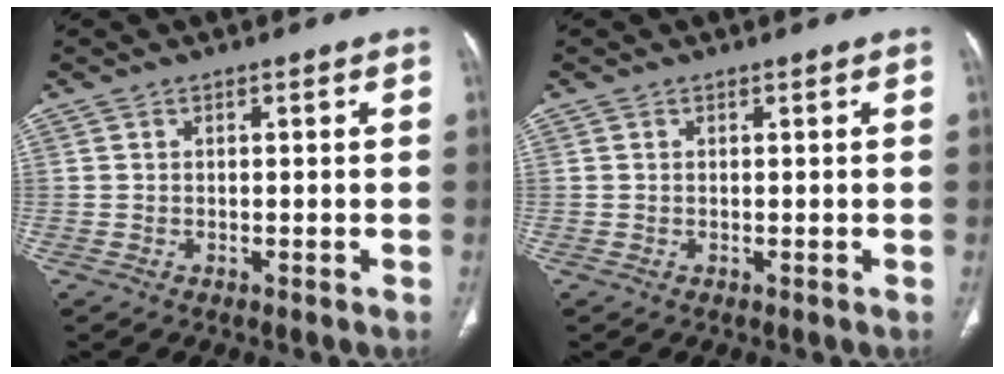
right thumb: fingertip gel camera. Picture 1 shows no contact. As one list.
[{"total": 0.0}]